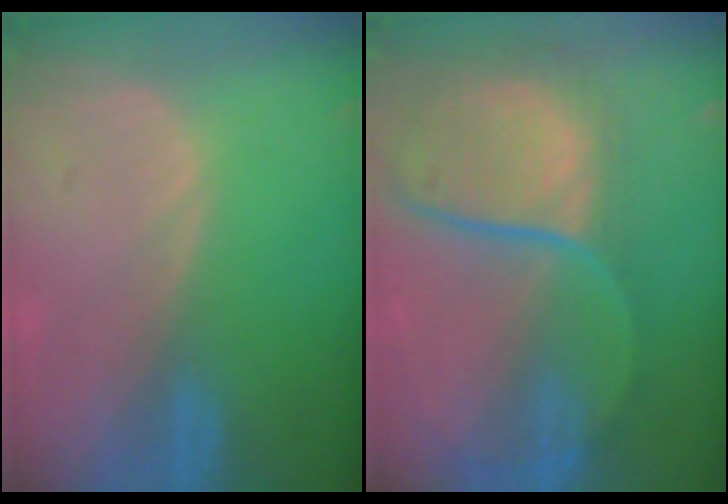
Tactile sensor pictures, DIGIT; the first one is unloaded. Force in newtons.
{"total": 12.1, "press": 10.0, "slide": 6.8}